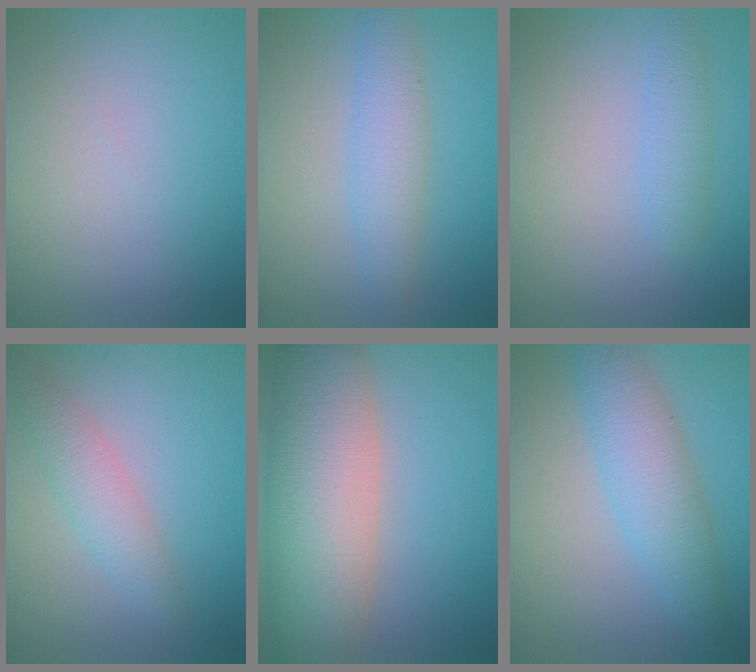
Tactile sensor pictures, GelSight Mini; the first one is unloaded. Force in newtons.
{"total": 3.4, "press": 3.4, "slide": 0.1}
{"total": 2.2, "press": 2.2, "slide": 0.1}
{"total": 2.9, "press": 2.9, "slide": 0.1}
{"total": 10.8, "press": 10.8, "slide": 1.0}
{"total": 5.2, "press": 5.2, "slide": 0.1}